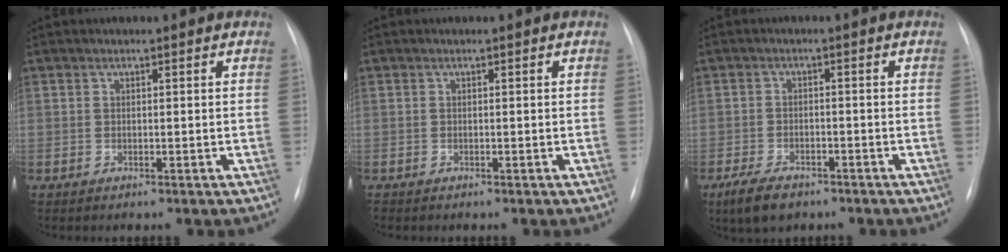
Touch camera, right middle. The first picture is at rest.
{"total": 0.0}
{"total": 5.6, "force": [-4.1, 2.5, 3.0], "torque": [-0.064, -0.008, -0.067]}